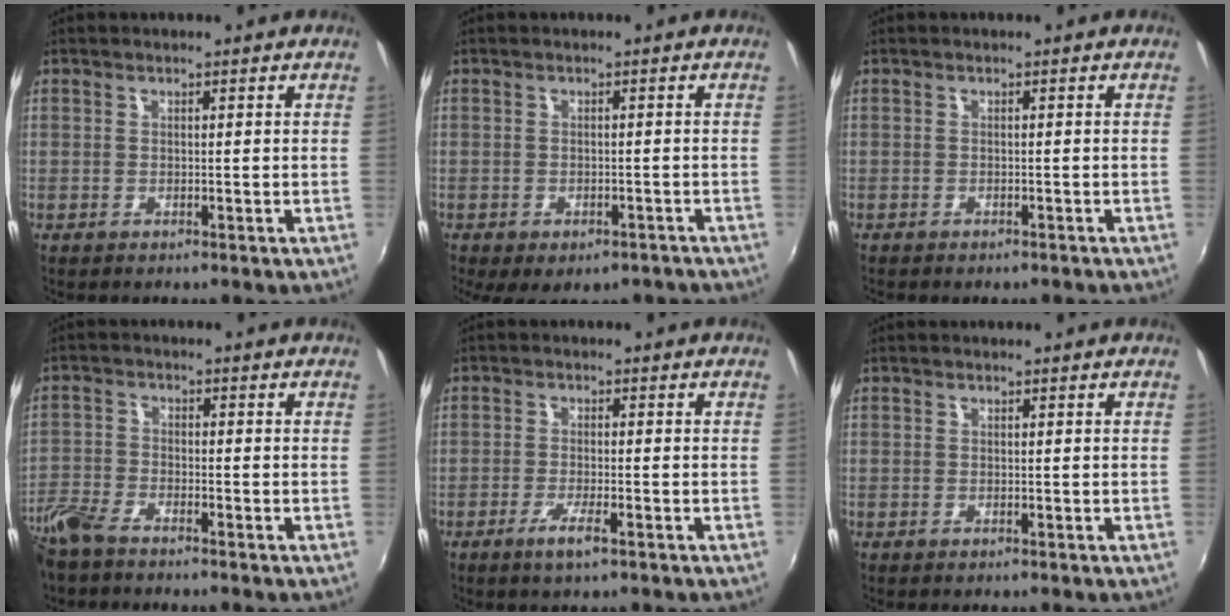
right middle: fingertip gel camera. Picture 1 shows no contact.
{"total": 9.2, "force": [-6.6, 4.3, 4.8], "torque": [-0.096, -0.027, -0.079]}
{"total": 1.8, "force": [-1.6, 0.6, 0.6], "torque": [-0.016, -0.009, -0.022]}
{"total": 6.6, "force": [-5.5, 1.9, 3.1], "torque": [-0.082, -0.015, -0.116]}
{"total": 3.7, "force": [-2.2, 0.4, 3.0], "torque": [-0.066, -0.008, -0.043]}
{"total": 0.0}